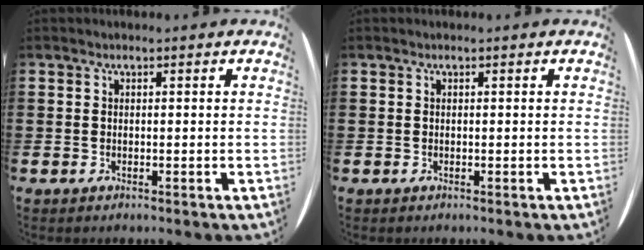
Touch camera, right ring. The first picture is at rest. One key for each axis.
{"total": 0.0}